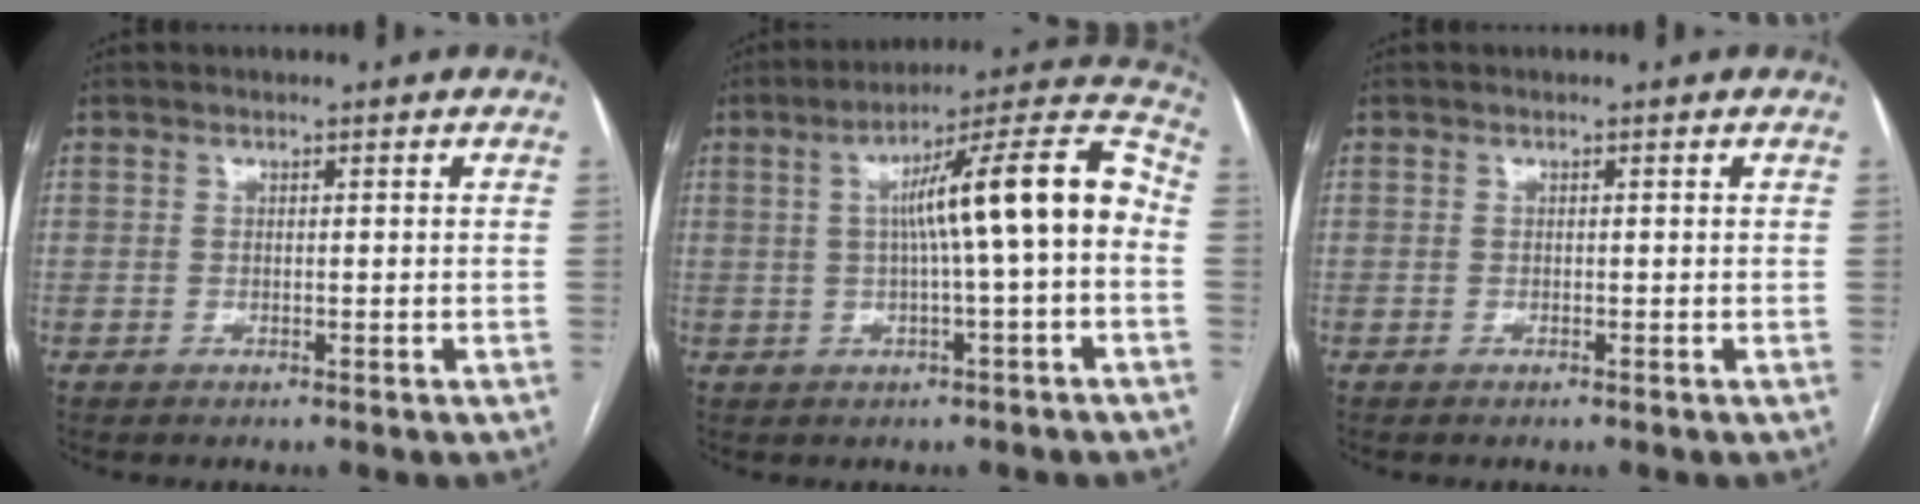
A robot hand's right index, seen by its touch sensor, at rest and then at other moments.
{"total": 14.0, "force": [0.1, 0.5, 13.9], "torque": [-0.207, 0.037, 0.000]}
{"total": 0.0}